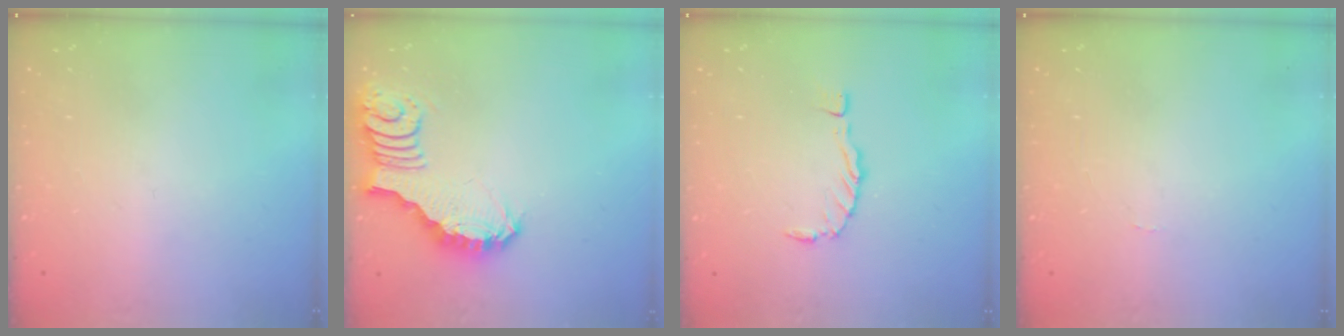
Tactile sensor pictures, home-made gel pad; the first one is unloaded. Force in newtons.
{"total": 3.2, "press": 3.2, "slide": 0.4}
{"total": 0.0}
{"total": 0.0}